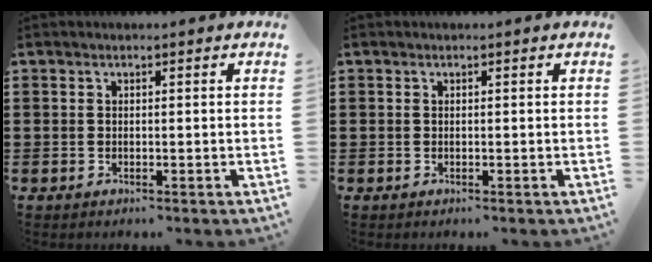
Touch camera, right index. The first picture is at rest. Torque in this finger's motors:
{"motor_torque": [-0.19, 0.43, -1.05, -0.21]}